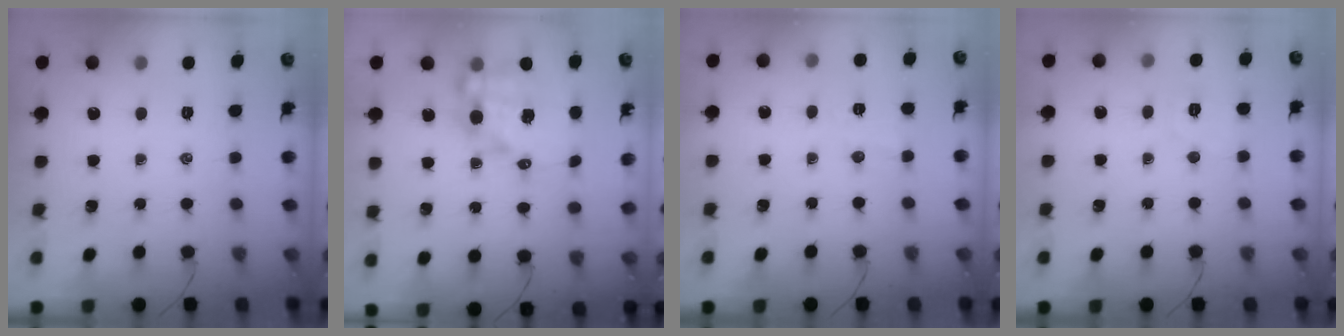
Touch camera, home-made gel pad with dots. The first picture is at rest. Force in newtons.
{"total": 12.3, "press": 12.0, "slide": 3.0}
{"total": 3.9, "press": 3.8, "slide": 1.0}
{"total": 4.9, "press": 4.7, "slide": 1.4}